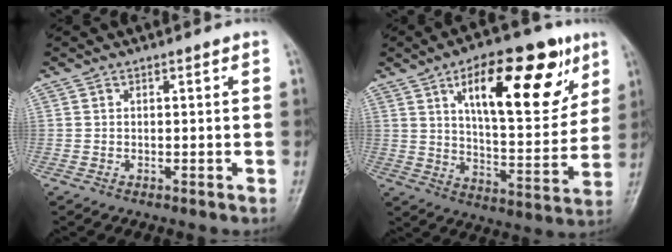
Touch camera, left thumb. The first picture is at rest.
{"total": 21.8, "force": [10.2, 9.0, 17.0], "torque": [-0.206, -0.034, 0.160]}